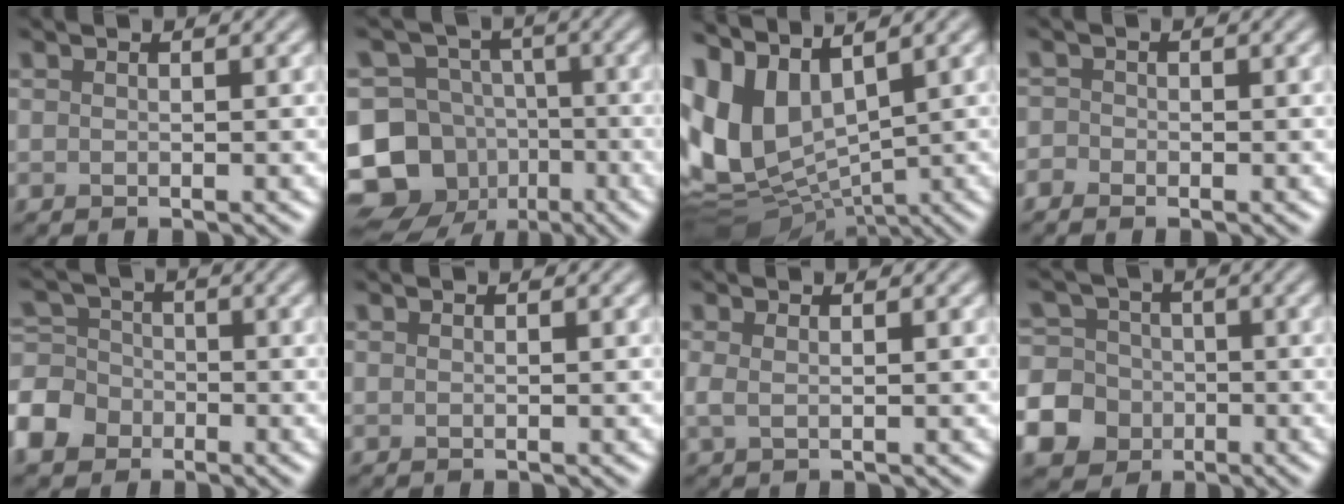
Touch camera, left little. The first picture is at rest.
{"total": 12.9, "force": [-5.5, 11.0, 4.0], "torque": [-0.091, -0.012, -0.107]}
{"total": 12.6, "force": [2.2, 7.6, 9.8], "torque": [-0.229, -0.004, 0.045]}
{"total": 1.1, "force": [-0.7, 0.8, 0.1], "torque": [0.004, 0.001, -0.017]}
{"total": 5.9, "force": [-3.0, 4.6, 2.2], "torque": [-0.044, -0.002, -0.068]}
{"total": 0.0}
{"total": 1.2, "force": [0.4, 0.3, 1.1], "torque": [-0.021, 0.002, 0.005]}
{"total": 10.5, "force": [-4.4, 9.1, 2.6], "torque": [-0.071, -0.020, -0.102]}